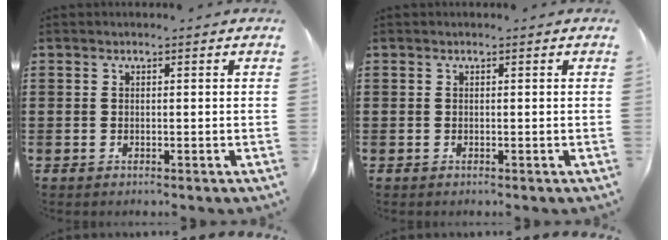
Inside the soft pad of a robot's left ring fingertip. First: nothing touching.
{"total": 0.0}